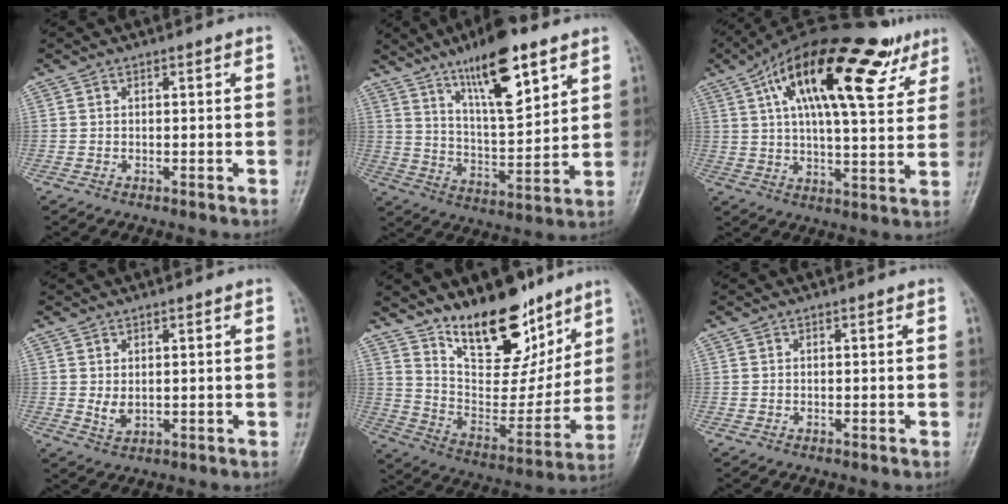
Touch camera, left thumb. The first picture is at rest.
{"total": 16.1, "force": [9.5, 4.8, 12.1], "torque": [-0.177, -0.051, 0.164]}
{"total": 25.8, "force": [12.1, 9.8, 20.5], "torque": [-0.303, 0.003, 0.189]}
{"total": 2.7, "force": [0.5, 1.7, 2.0], "torque": [-0.030, -0.010, 0.016]}
{"total": 20.0, "force": [13.7, 9.4, 11.2], "torque": [-0.114, -0.088, 0.232]}
{"total": 0.0}